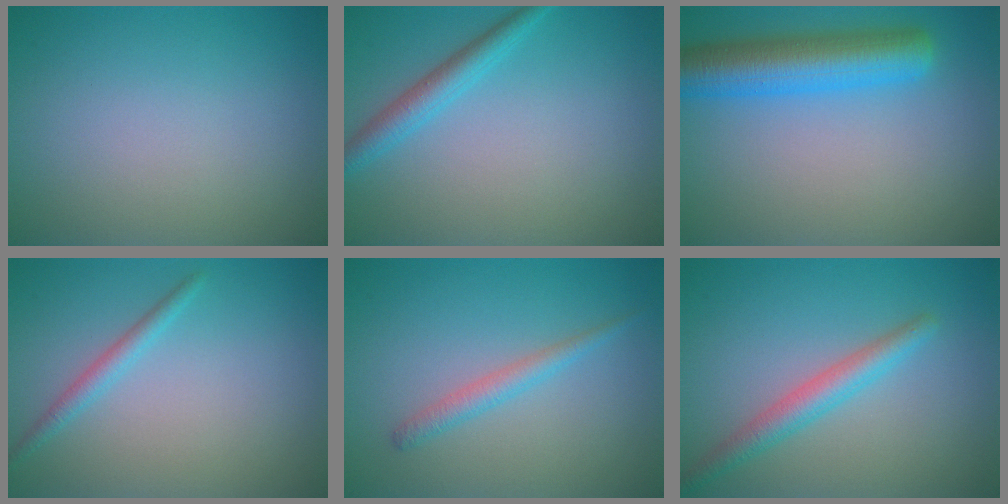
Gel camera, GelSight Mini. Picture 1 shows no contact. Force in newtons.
{"total": 2.6, "press": 2.5, "slide": 0.1}
{"total": 6.8, "press": 6.8, "slide": 0.3}
{"total": 1.6, "press": 1.6, "slide": 0.1}
{"total": 1.7, "press": 1.7, "slide": 0.1}
{"total": 2.9, "press": 2.9, "slide": 0.1}